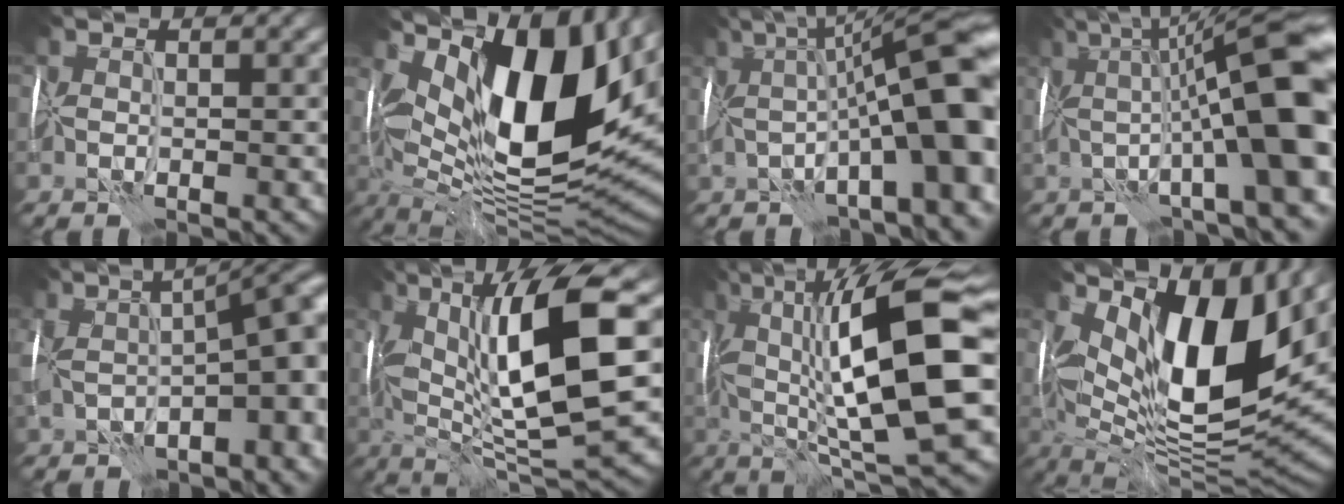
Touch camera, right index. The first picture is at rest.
{"total": 16.0, "force": [5.4, 7.4, 13.2], "torque": [-0.213, -0.004, 0.084]}
{"total": 15.6, "force": [-0.3, 4.5, 14.9], "torque": [-0.187, 0.024, 0.004]}
{"total": 15.2, "force": [1.1, 3.6, 14.7], "torque": [-0.202, 0.030, 0.017]}
{"total": 13.5, "force": [-1.0, 5.6, 12.3], "torque": [-0.178, -0.005, -0.001]}
{"total": 13.5, "force": [2.6, 3.4, 12.8], "torque": [-0.218, 0.003, 0.049]}
{"total": 15.1, "force": [2.1, 3.5, 14.5], "torque": [-0.236, 0.013, 0.039]}
{"total": 14.6, "force": [5.0, 6.4, 12.1], "torque": [-0.195, -0.007, 0.082]}